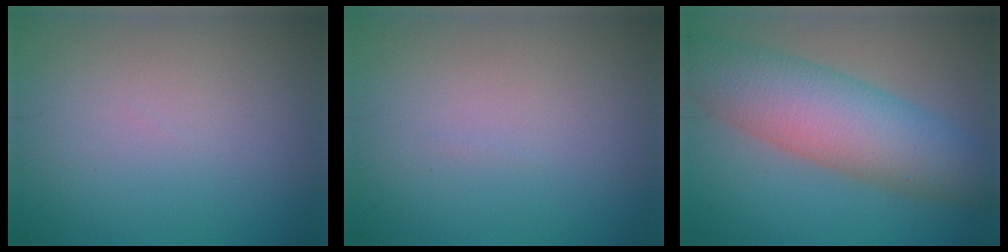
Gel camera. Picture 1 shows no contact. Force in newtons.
{"total": 0.0}
{"total": 8.7, "press": 8.6, "slide": 0.3}